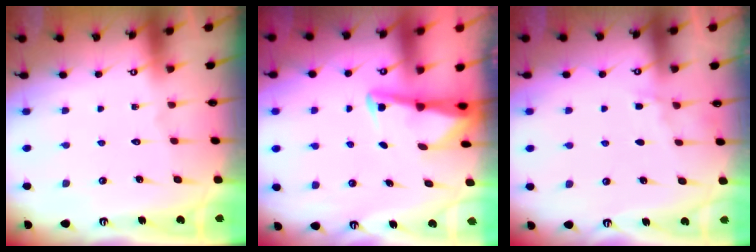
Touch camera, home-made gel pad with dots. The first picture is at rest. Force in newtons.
{"total": 3.0, "press": 3.0, "slide": 0.4}
{"total": 4.0, "press": 3.9, "slide": 0.5}